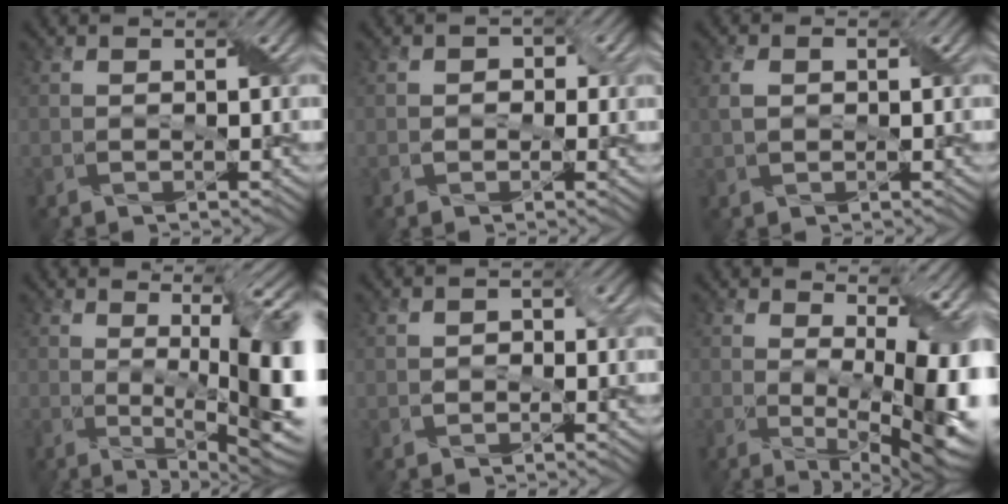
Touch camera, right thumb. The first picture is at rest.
{"total": 1.9, "force": [-0.1, 1.7, 0.9], "torque": [-0.013, 0.001, -0.004]}
{"total": 2.5, "force": [0.5, 1.6, 1.8], "torque": [-0.042, 0.004, 0.011]}
{"total": 12.6, "force": [0.1, 3.5, 12.2], "torque": [-0.165, -0.001, 0.006]}
{"total": 1.8, "force": [-0.3, 1.5, 1.1], "torque": [-0.019, -0.001, -0.006]}
{"total": 14.2, "force": [0.9, 6.3, 12.6], "torque": [-0.164, -0.010, 0.048]}